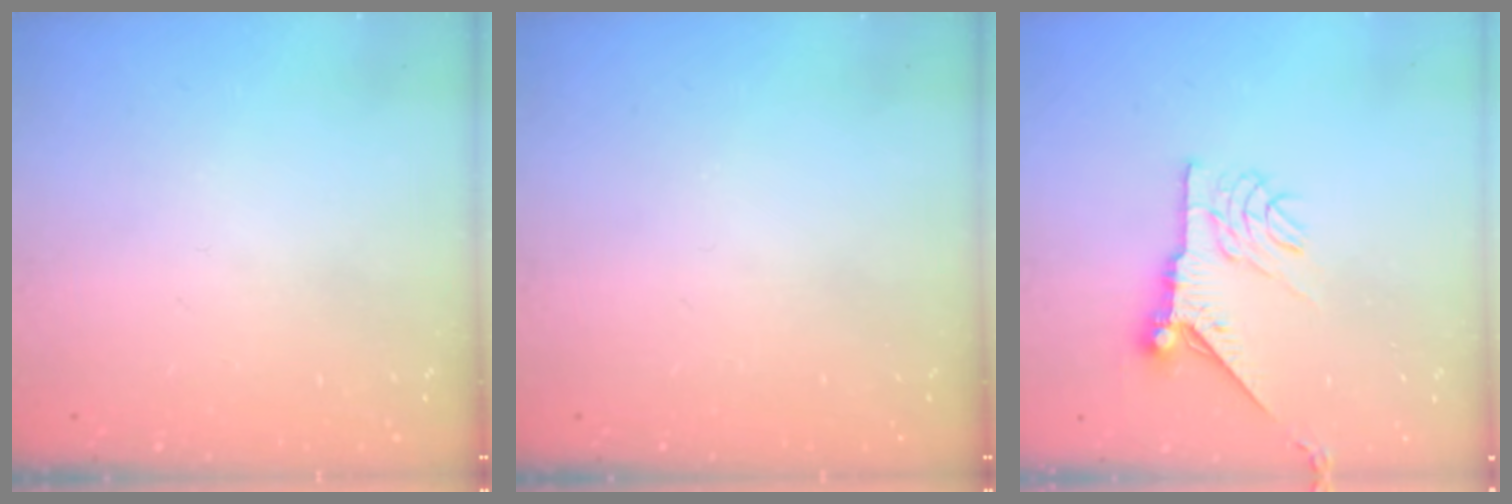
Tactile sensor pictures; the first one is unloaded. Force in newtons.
{"total": 0.0}
{"total": 10.1, "press": 10.1, "slide": 0.3}